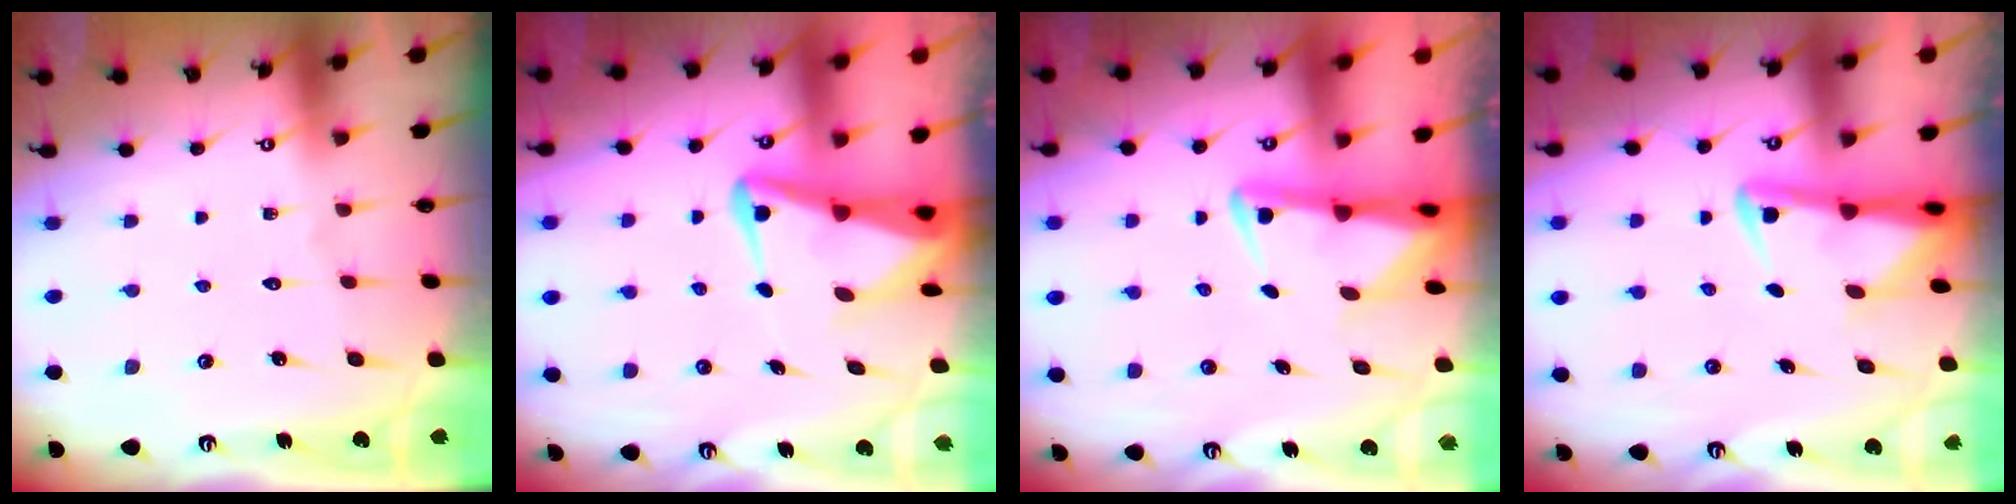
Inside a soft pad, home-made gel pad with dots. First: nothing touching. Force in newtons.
{"total": 4.9, "press": 4.8, "slide": 0.9}
{"total": 3.5, "press": 3.4, "slide": 0.7}
{"total": 3.3, "press": 3.2, "slide": 0.6}